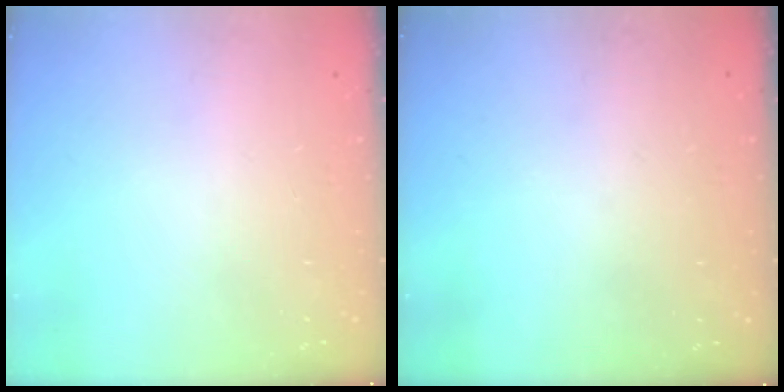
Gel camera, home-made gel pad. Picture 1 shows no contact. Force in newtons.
{"total": 3.0, "press": 3.0, "slide": 0.1}